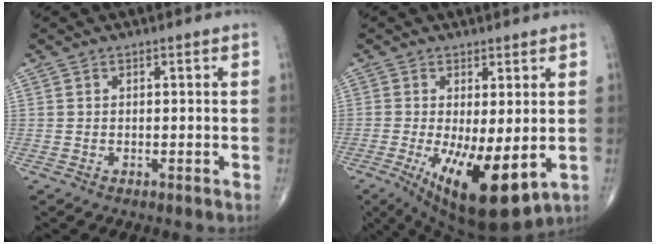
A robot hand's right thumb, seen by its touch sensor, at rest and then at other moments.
{"total": 13.7, "force": [-2.9, 4.7, 12.5], "torque": [-0.206, -0.029, -0.028]}